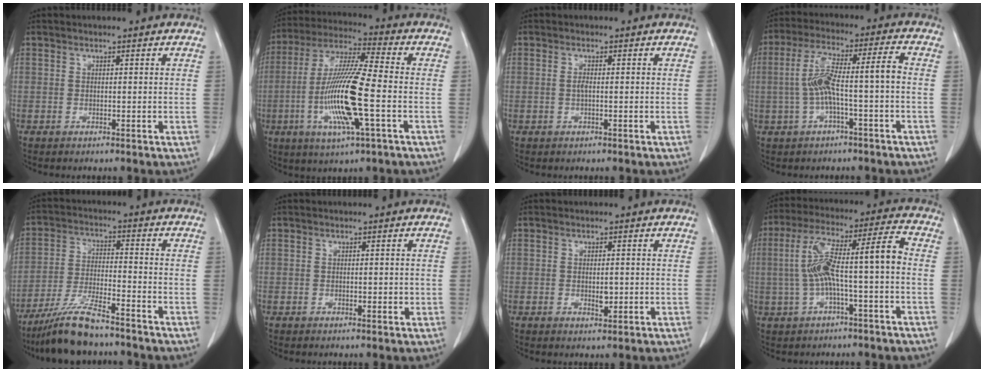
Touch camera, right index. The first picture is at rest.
{"total": 15.5, "force": [-3.6, 1.0, 15.0], "torque": [-0.308, -0.011, -0.070]}
{"total": 0.7, "force": [-0.1, 0.2, 0.7], "torque": [-0.016, 0.002, -0.001]}
{"total": 9.0, "force": [-1.2, 0.9, 8.9], "torque": [-0.179, 0.039, -0.021]}
{"total": 9.8, "force": [-8.1, 1.0, 5.5], "torque": [-0.108, -0.024, -0.151]}
{"total": 1.3, "force": [-0.2, 0.7, 1.1], "torque": [-0.017, 0.000, 0.001]}
{"total": 1.9, "force": [-0.3, 0.9, 1.7], "torque": [-0.031, -0.002, 0.002]}
{"total": 11.5, "force": [-1.1, 1.5, 11.3], "torque": [-0.219, 0.047, -0.015]}